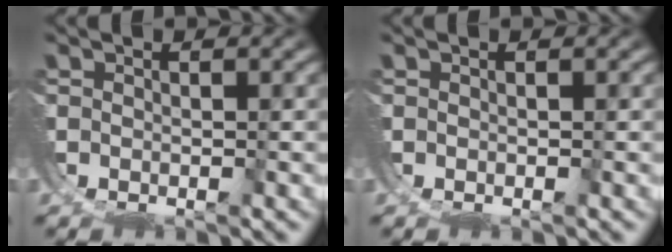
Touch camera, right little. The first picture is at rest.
{"total": 0.0}